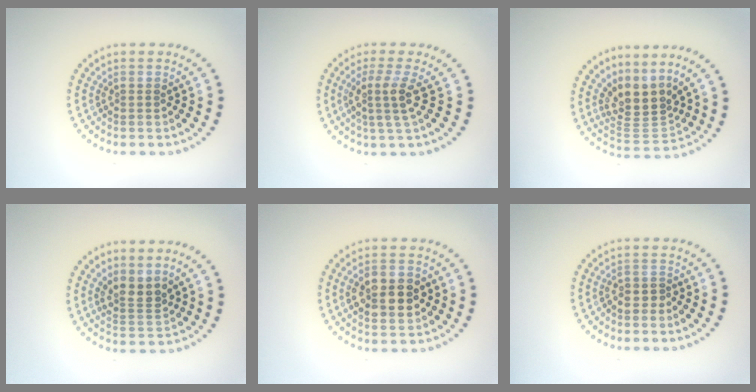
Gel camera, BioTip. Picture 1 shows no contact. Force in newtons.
{"total": 2.8, "press": 2.1, "slide": 1.8}
{"total": 4.0, "press": 2.7, "slide": 2.9}
{"total": 2.7, "press": 2.2, "slide": 1.4}
{"total": 4.3, "press": 4.3, "slide": 0.1}
{"total": 1.2, "press": 0.9, "slide": 0.7}